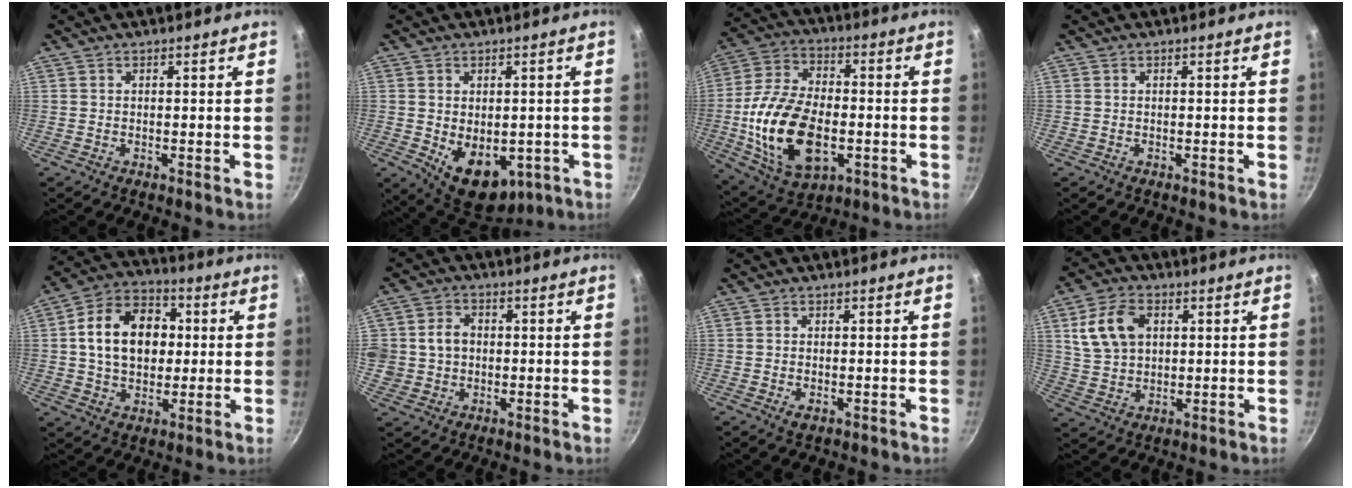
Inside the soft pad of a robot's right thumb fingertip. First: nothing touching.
{"total": 11.8, "force": [-2.5, 7.8, 8.4], "torque": [-0.092, -0.013, -0.010]}
{"total": 20.4, "force": [-3.8, 11.9, 16.1], "torque": [-0.303, 0.016, -0.060]}
{"total": 0.0}
{"total": 15.9, "force": [1.9, 11.5, 10.8], "torque": [-0.145, 0.021, 0.021]}
{"total": 6.9, "force": [0.5, 6.0, 3.3], "torque": [-0.038, 0.010, 0.006]}
{"total": 1.5, "force": [-0.3, 0.9, 1.1], "torque": [-0.021, -0.004, -0.004]}
{"total": 10.7, "force": [3.1, 7.4, 7.1], "torque": [-0.118, 0.002, 0.059]}